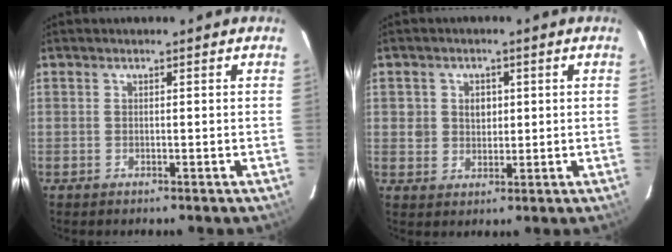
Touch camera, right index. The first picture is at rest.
{"total": 3.8, "force": [0.7, 3.5, 1.3], "torque": [-0.018, 0.012, 0.014]}